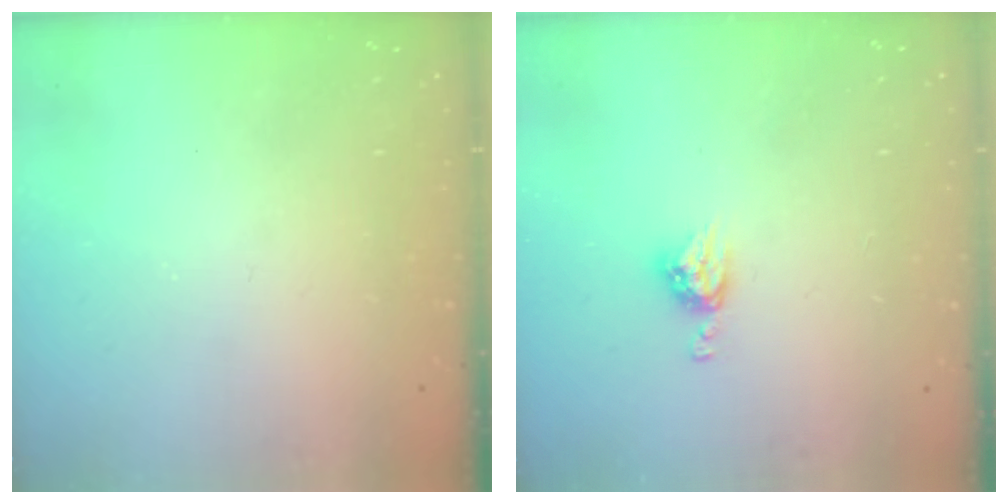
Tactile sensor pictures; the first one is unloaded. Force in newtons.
{"total": 6.4, "press": 6.4, "slide": 0.4}